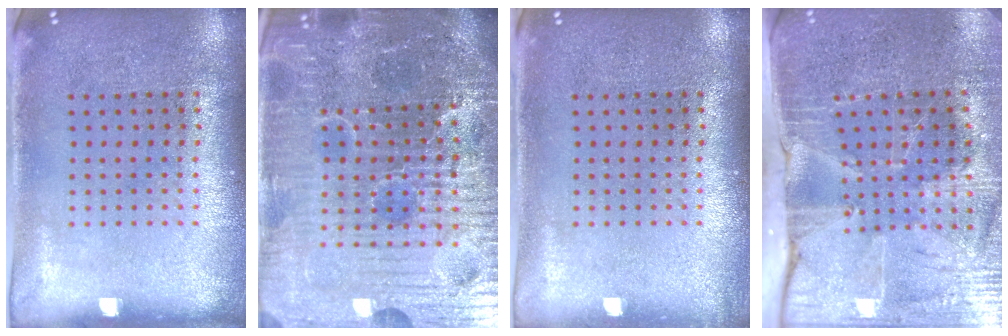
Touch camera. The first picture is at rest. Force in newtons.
{"total": 7.3, "press": 6.5, "slide": 3.2}
{"total": 0.5, "press": 0.5, "slide": 0.1}
{"total": 4.2, "press": 3.8, "slide": 1.9}